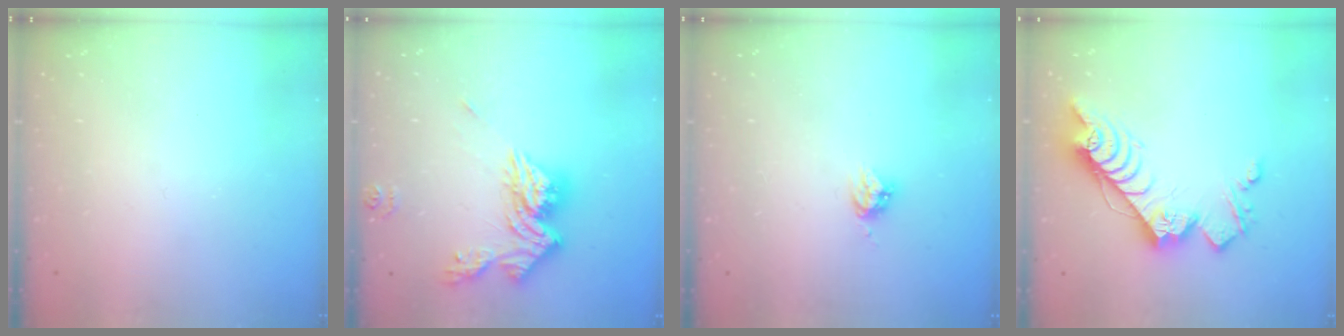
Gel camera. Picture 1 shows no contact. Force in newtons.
{"total": 14.4, "press": 14.4, "slide": 1.5}
{"total": 3.9, "press": 3.9, "slide": 0.1}
{"total": 14.6, "press": 14.5, "slide": 1.0}